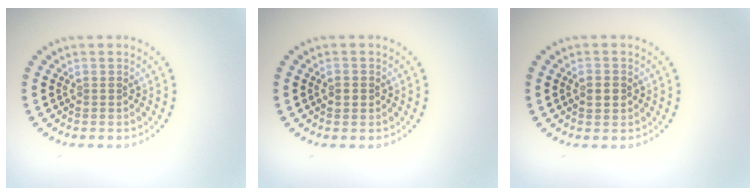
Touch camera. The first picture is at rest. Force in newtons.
{"total": 0.9, "press": 0.8, "slide": 0.3}
{"total": 1.5, "press": 1.5, "slide": 0.1}